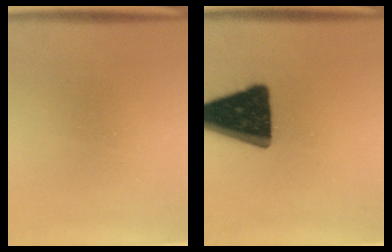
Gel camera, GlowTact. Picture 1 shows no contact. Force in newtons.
{"total": 18.4}